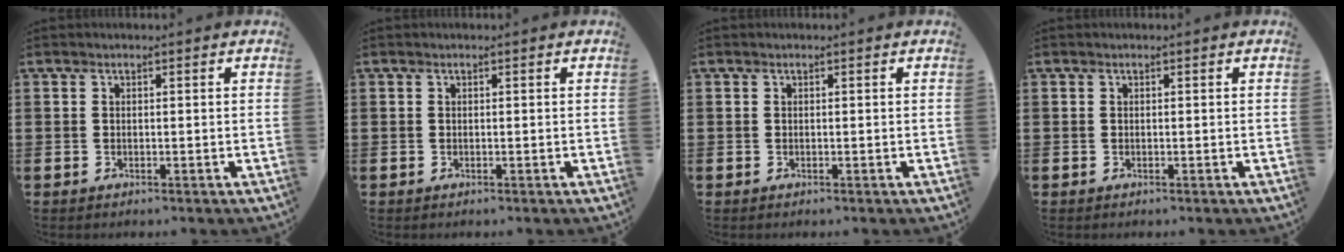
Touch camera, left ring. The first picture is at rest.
{"total": 0.0}
{"total": 0.0}
{"total": 0.0}